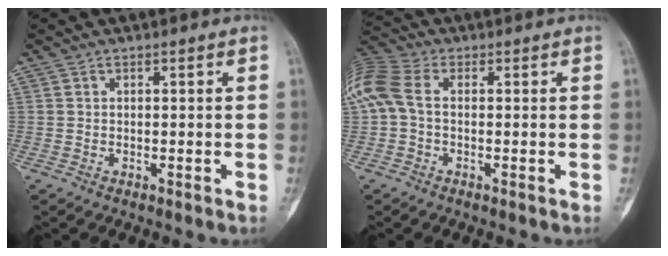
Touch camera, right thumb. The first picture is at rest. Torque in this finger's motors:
{"motor_torque": [0.96, 0.98, 0.15, 0.00, 0.12]}